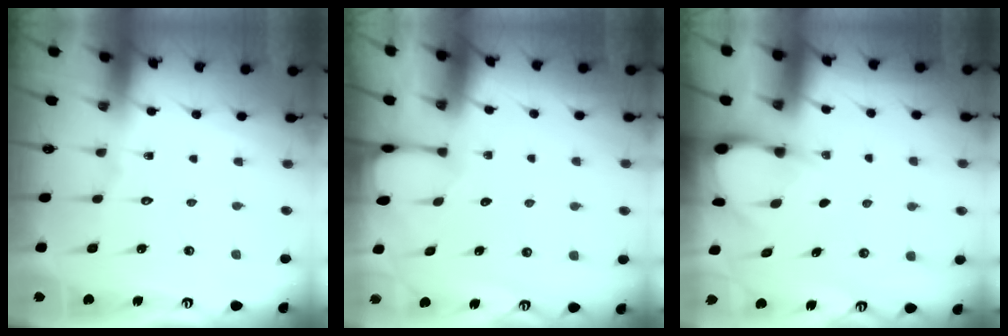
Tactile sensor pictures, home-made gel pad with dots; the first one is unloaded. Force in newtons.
{"total": 1.3, "press": 1.2, "slide": 0.2}
{"total": 3.0, "press": 3.0, "slide": 0.3}